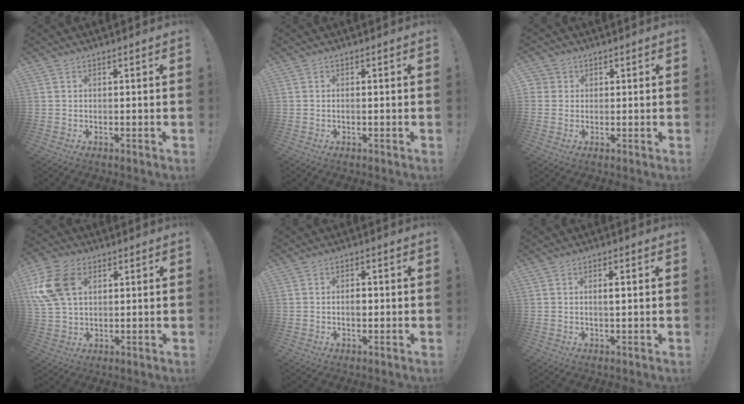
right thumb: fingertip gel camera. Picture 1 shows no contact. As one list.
[{"total": 0.6, "force": [-0.2, -0.2, 0.5], "torque": [-0.010, -0.001, -0.004]}, {"total": 2.8, "force": [0.7, 2.6, 0.5], "torque": [-0.011, 0.002, 0.012]}, {"total": 15.5, "force": [4.1, 10.4, 10.6], "torque": [-0.216, -0.001, 0.079]}, {"total": 2.2, "force": [-0.3, 1.4, 1.7], "torque": [-0.017, 0.000, -0.009]}, {"total": 2.0, "force": [0.3, 0.3, 1.9], "torque": [-0.023, -0.006, 0.001]}]